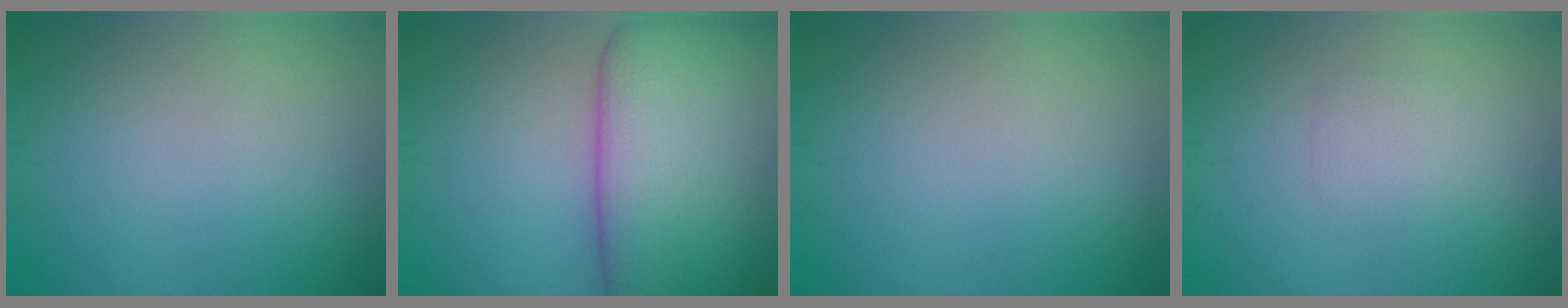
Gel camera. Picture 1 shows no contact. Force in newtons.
{"total": 12.3, "press": 12.3, "slide": 0.8}
{"total": 0.0}
{"total": 1.4, "press": 1.4, "slide": 0.1}